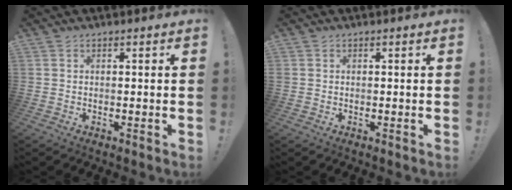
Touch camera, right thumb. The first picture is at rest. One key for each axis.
{"total": 0.5, "fx": 0.0, "fy": 0.5, "fz": 0.1, "tx": -0.008, "ty": 0.005, "tz": 0.001}